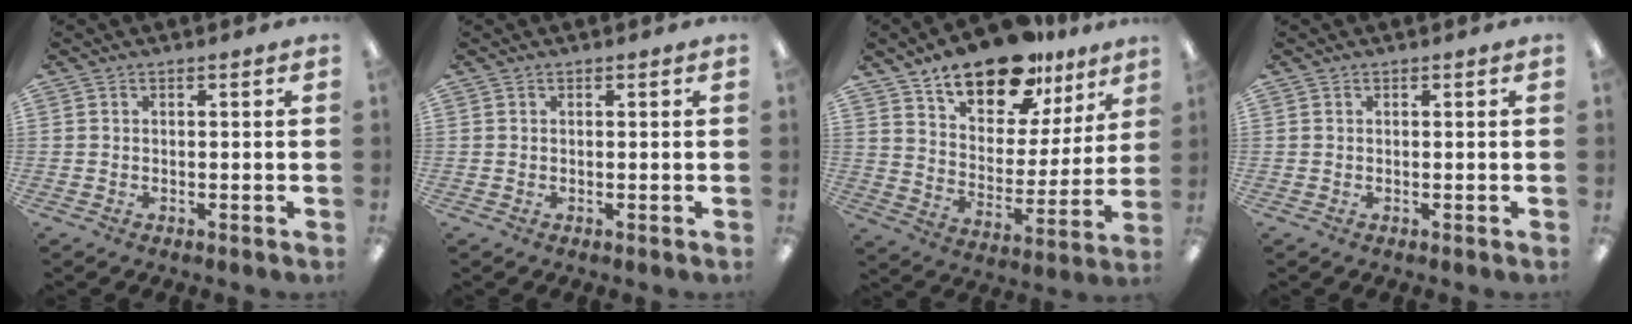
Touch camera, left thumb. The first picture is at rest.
{"total": 0.0}
{"total": 17.9, "force": [13.8, 8.1, 8.0], "torque": [-0.127, -0.091, 0.241]}
{"total": 0.0}